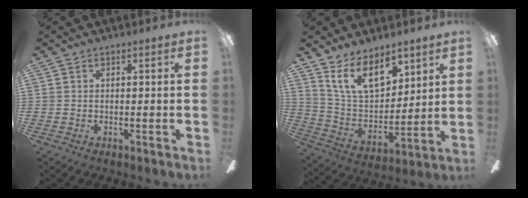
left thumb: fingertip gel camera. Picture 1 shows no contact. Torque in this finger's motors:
{"motor_torque": [0.41, 0.08, -0.24, -0.02, 0.31]}